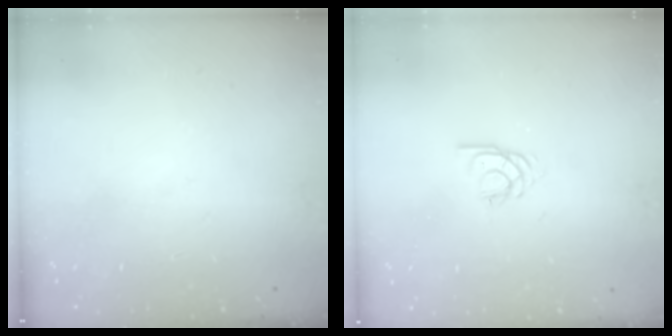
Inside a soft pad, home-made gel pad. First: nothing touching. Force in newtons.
{"total": 2.3, "press": 2.3, "slide": 0.2}